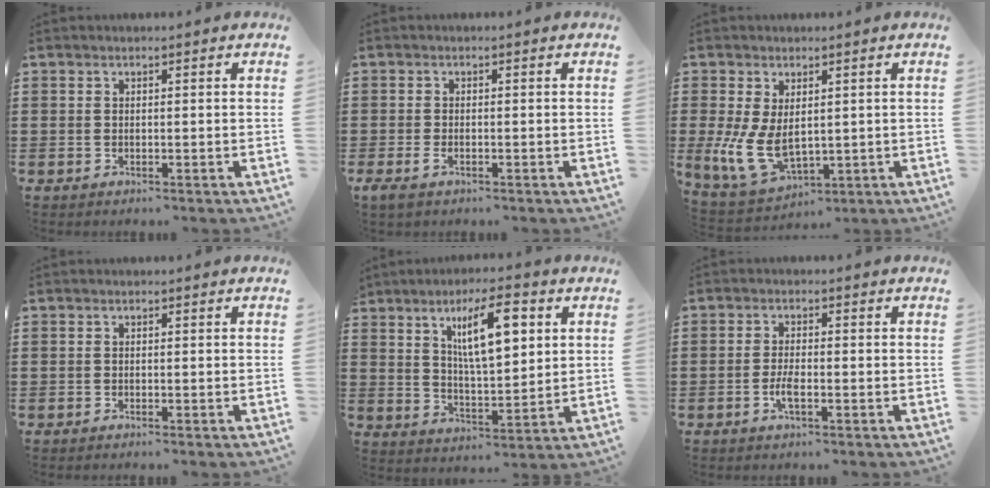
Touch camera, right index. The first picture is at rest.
{"total": 1.1, "force": [-0.6, 0.4, 0.8], "torque": [-0.024, -0.005, -0.015]}
{"total": 8.0, "force": [0.2, 4.9, 6.3], "torque": [-0.157, -0.008, 0.008]}
{"total": 0.0}
{"total": 9.7, "force": [4.0, 3.0, 8.3], "torque": [-0.152, 0.004, 0.066]}
{"total": 2.8, "force": [-1.1, 0.7, 2.5], "torque": [-0.058, -0.004, -0.024]}